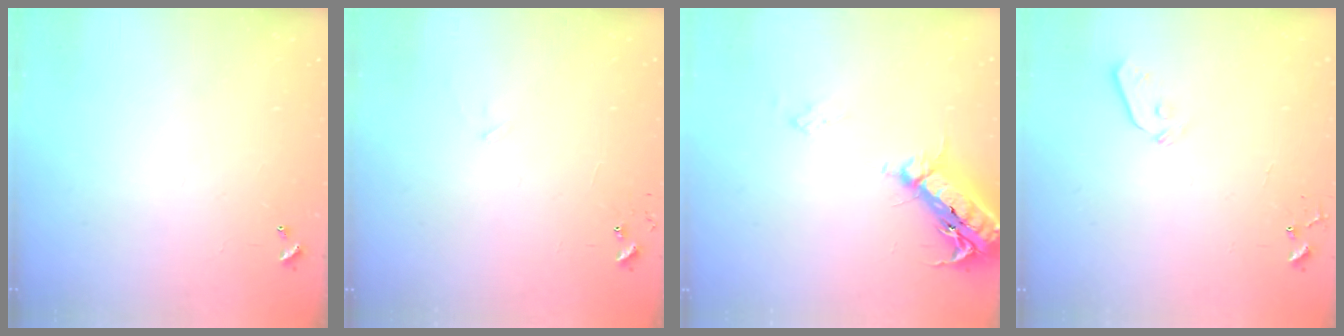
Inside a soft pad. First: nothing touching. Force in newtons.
{"total": 5.8, "press": 5.8, "slide": 0.5}
{"total": 17.6, "press": 17.3, "slide": 3.5}
{"total": 4.4, "press": 4.3, "slide": 0.6}